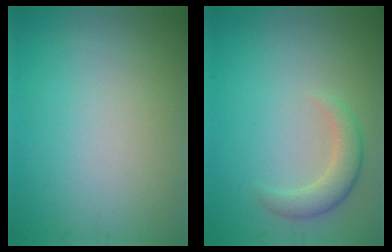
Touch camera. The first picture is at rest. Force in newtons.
{"total": 2.7, "press": 2.7, "slide": 0.4}